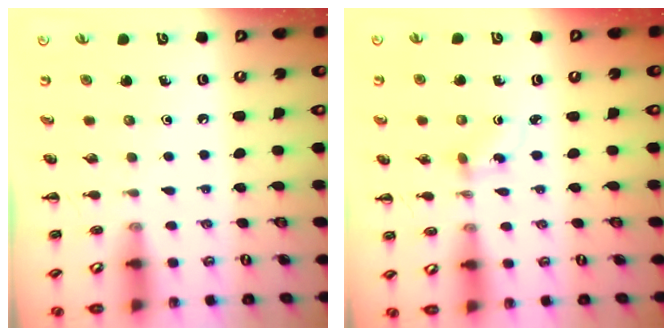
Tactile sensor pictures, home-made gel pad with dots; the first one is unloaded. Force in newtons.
{"total": 1.9, "press": 1.7, "slide": 0.9}